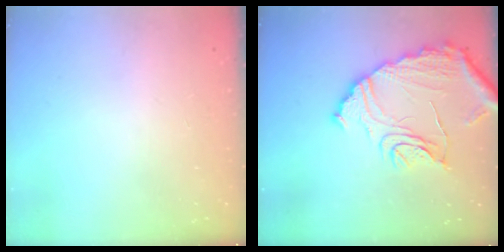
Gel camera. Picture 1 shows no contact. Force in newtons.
{"total": 16.7, "press": 16.6, "slide": 1.3}